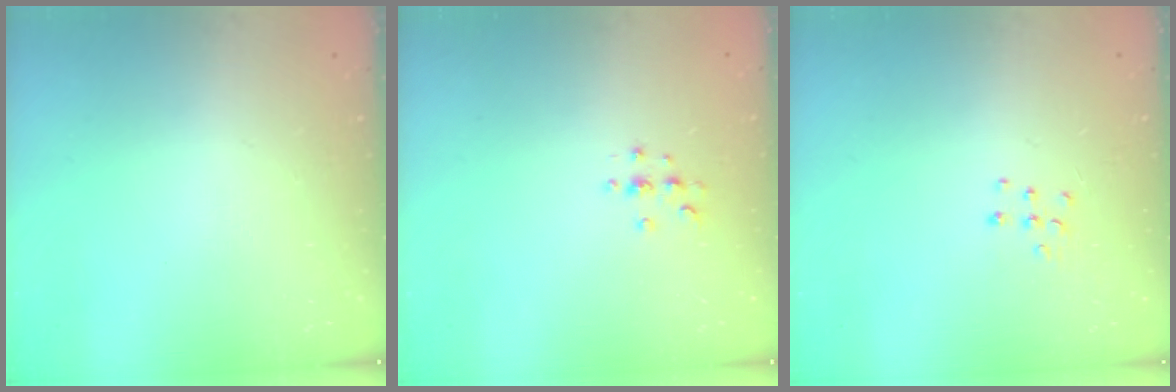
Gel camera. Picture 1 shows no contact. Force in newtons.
{"total": 3.0, "press": 3.0, "slide": 0.3}
{"total": 5.3, "press": 5.3, "slide": 0.5}